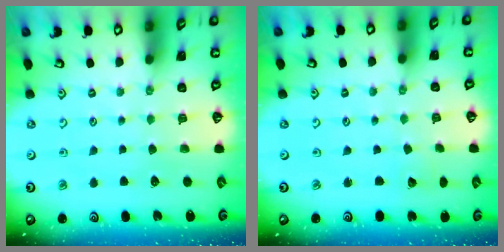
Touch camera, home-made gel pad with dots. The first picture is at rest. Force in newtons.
{"total": 1.4, "press": 1.4, "slide": 0.1}